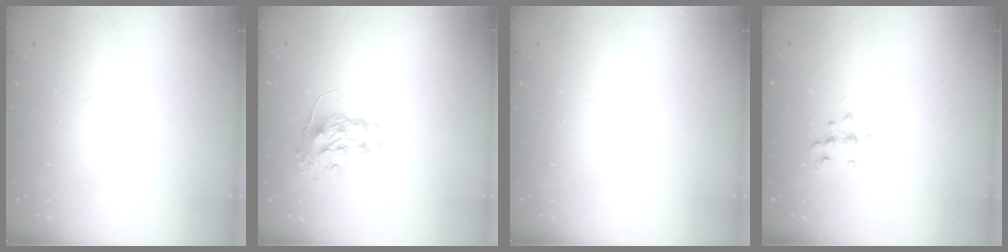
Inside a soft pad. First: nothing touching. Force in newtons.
{"total": 9.3, "press": 9.3, "slide": 0.8}
{"total": 0.0}
{"total": 6.3, "press": 6.2, "slide": 0.9}